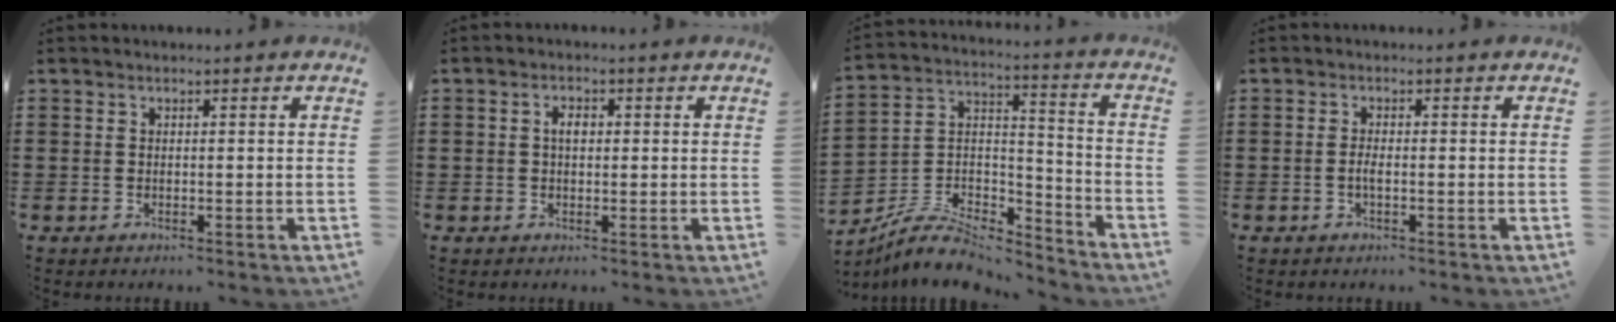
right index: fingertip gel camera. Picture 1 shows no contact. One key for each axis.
{"total": 2.1, "fx": 0.3, "fy": 1.2, "fz": 1.7, "tx": -0.033, "ty": 0.009, "tz": 0.003}
{"total": 7.9, "fx": -6.9, "fy": 2.5, "fz": 2.9, "tx": -0.066, "ty": 0.008, "tz": -0.136}
{"total": 1.6, "fx": -0.5, "fy": 0.3, "fz": 1.5, "tx": -0.036, "ty": -0.003, "tz": -0.011}